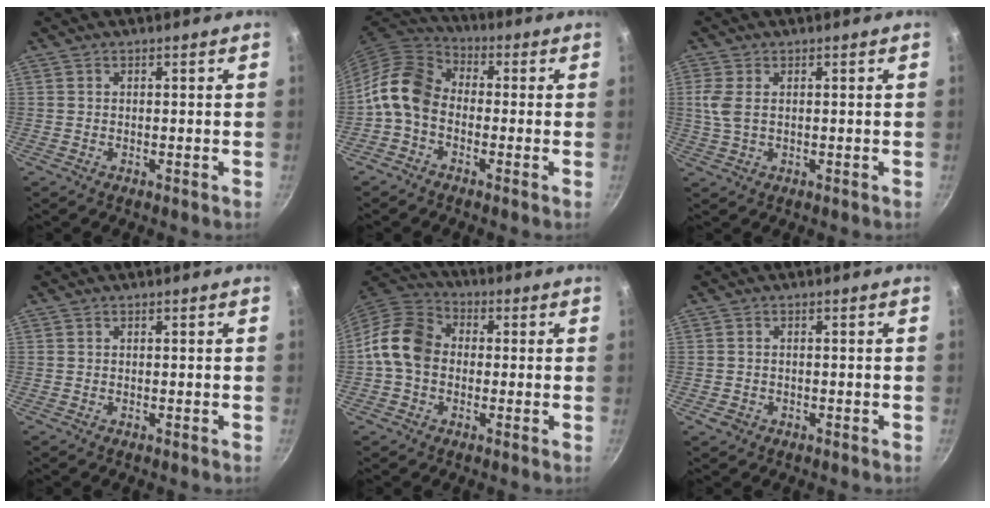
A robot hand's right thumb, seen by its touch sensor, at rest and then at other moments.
{"total": 9.7, "force": [-2.1, 7.1, 6.2], "torque": [-0.102, 0.037, -0.065]}
{"total": 4.1, "force": [0.7, 2.4, 3.3], "torque": [-0.076, 0.000, 0.016]}
{"total": 0.0}
{"total": 11.1, "force": [-0.4, 8.7, 6.8], "torque": [-0.094, 0.026, -0.029]}
{"total": 1.9, "force": [-0.8, 1.5, 0.8], "torque": [-0.014, 0.005, -0.009]}